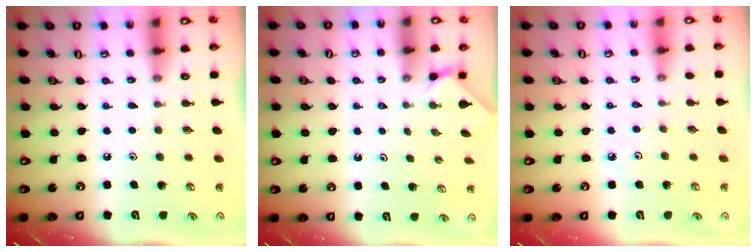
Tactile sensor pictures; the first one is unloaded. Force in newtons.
{"total": 0.7, "press": 0.6, "slide": 0.3}
{"total": 3.3, "press": 3.3, "slide": 0.5}